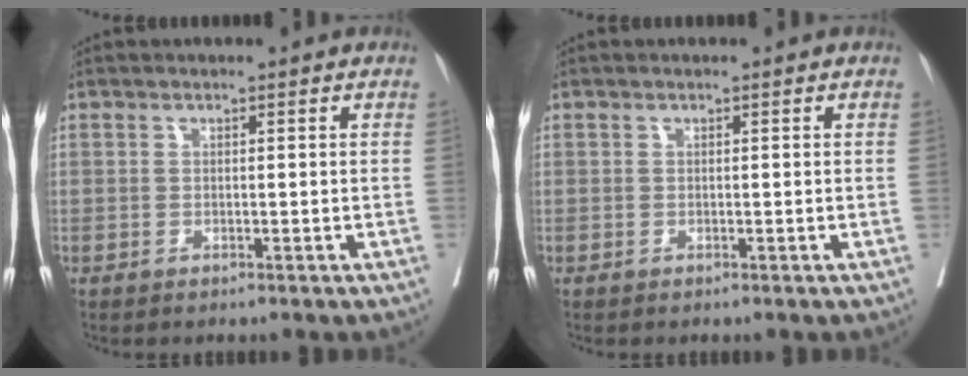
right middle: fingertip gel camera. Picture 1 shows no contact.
{"total": 0.0}